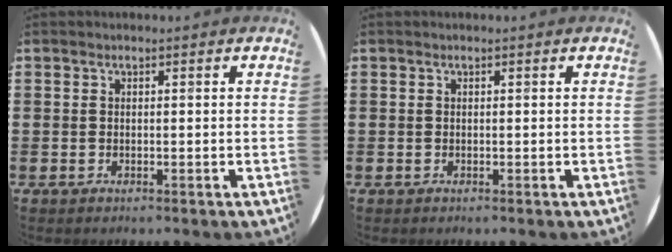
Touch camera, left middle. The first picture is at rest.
{"total": 0.0}